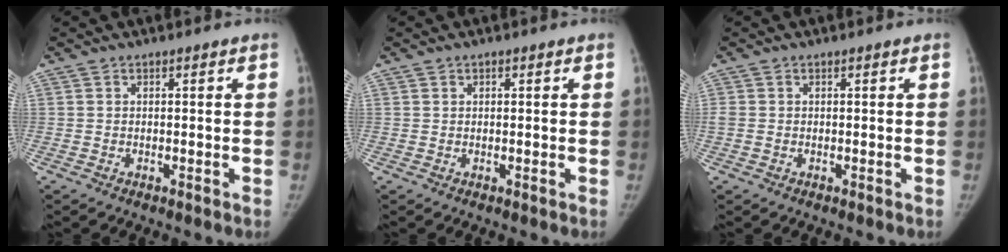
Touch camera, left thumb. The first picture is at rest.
{"total": 0.6, "force": [0.1, 0.6, 0.1], "torque": [0.003, 0.002, 0.000]}
{"total": 1.2, "force": [-0.3, 1.0, 0.7], "torque": [-0.020, -0.001, -0.008]}